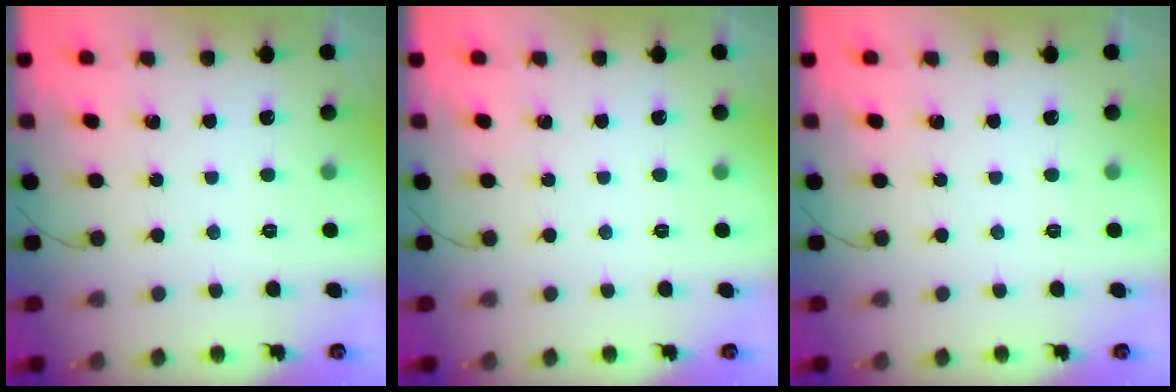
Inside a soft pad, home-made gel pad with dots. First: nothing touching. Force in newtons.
{"total": 0.0}
{"total": 0.0}